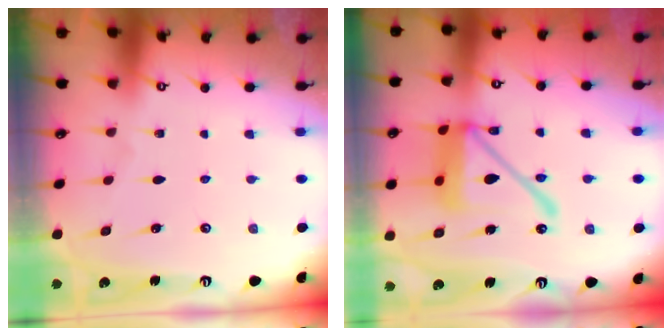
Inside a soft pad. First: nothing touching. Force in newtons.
{"total": 18.2, "press": 18.1, "slide": 1.9}